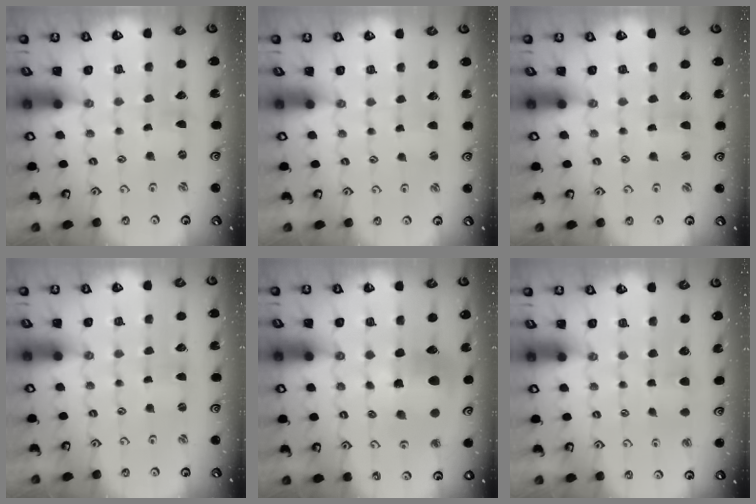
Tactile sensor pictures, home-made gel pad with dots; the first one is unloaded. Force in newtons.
{"total": 1.4, "press": 1.4, "slide": 0.3}
{"total": 0.8, "press": 0.8, "slide": 0.2}
{"total": 0.0}
{"total": 11.3, "press": 11.1, "slide": 1.7}
{"total": 4.5, "press": 4.4, "slide": 0.8}